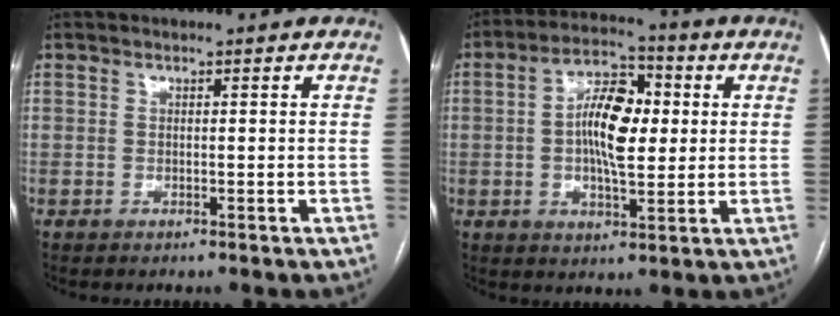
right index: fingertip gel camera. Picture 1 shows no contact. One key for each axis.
{"total": 10.3, "fx": 0.8, "fy": 4.2, "fz": 9.4, "tx": -0.171, "ty": 0.019, "tz": 0.011}